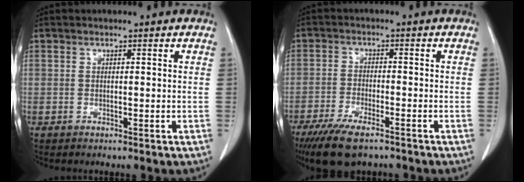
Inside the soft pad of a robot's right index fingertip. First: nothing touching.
{"total": 9.1, "force": [-6.6, 2.4, 5.7], "torque": [-0.100, -0.019, -0.108]}